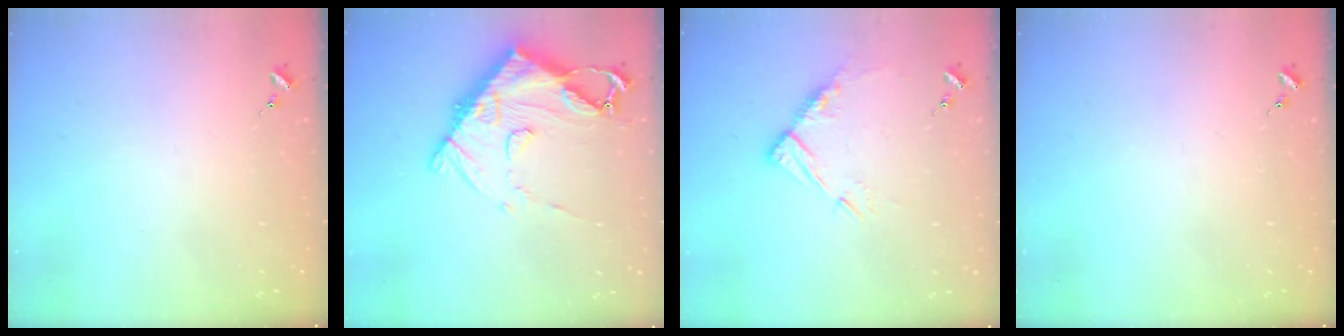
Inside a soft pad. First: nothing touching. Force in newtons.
{"total": 15.2, "press": 15.1, "slide": 1.6}
{"total": 10.2, "press": 10.1, "slide": 0.9}
{"total": 0.0}